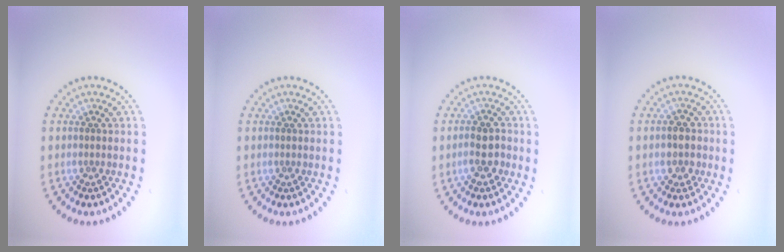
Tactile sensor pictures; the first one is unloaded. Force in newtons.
{"total": 0.0}
{"total": 2.3, "press": 2.2, "slide": 0.7}
{"total": 2.1, "press": 2.0, "slide": 0.4}